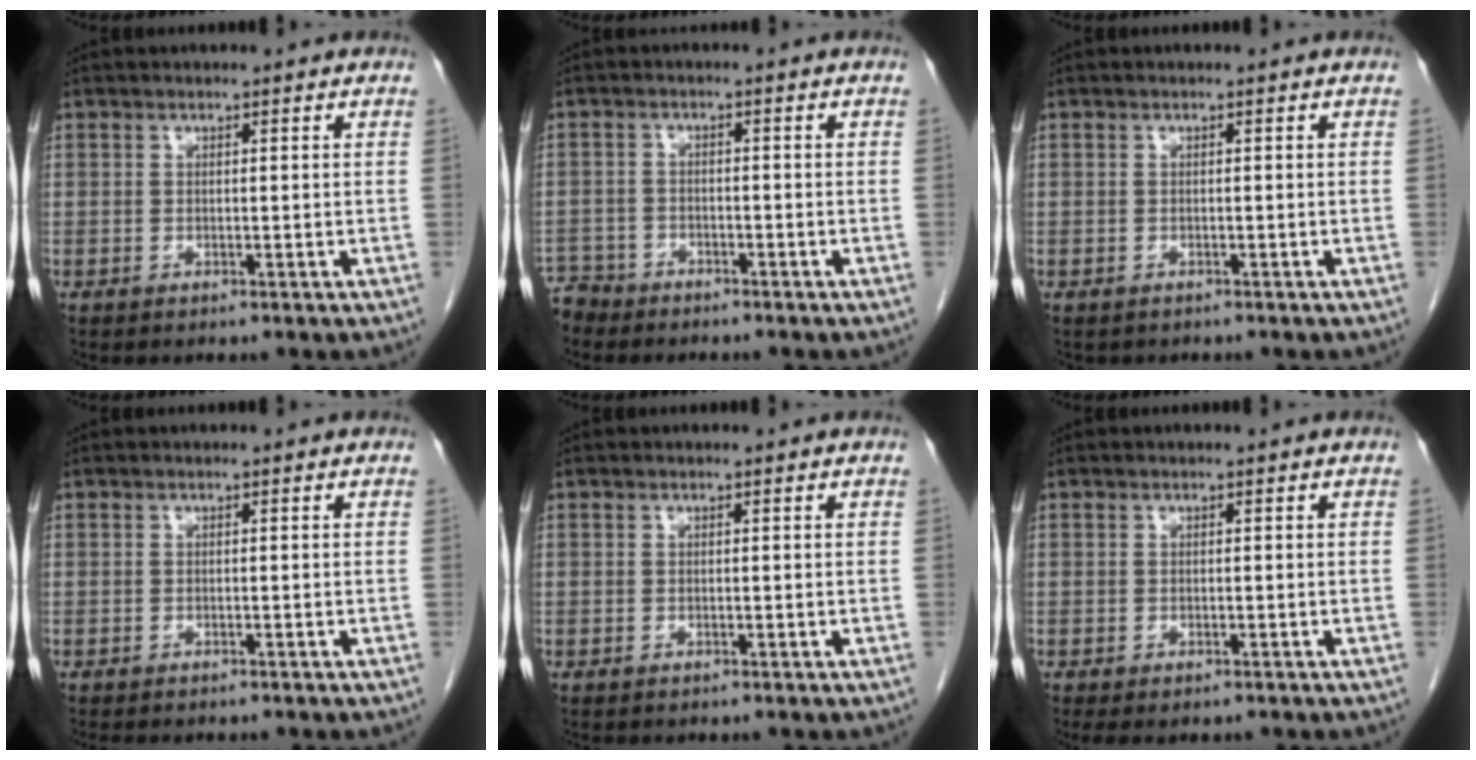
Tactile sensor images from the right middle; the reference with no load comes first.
{"total": 4.1, "force": [-3.7, 1.5, -0.7], "torque": [0.010, -0.003, -0.074]}
{"total": 0.8, "force": [-0.6, 0.5, 0.0], "torque": [-0.013, 0.000, -0.008]}
{"total": 3.7, "force": [-3.2, 1.0, 1.6], "torque": [-0.026, -0.010, -0.039]}
{"total": 0.0}
{"total": 2.8, "force": [-2.2, 1.2, 1.2], "torque": [-0.013, -0.006, -0.027]}